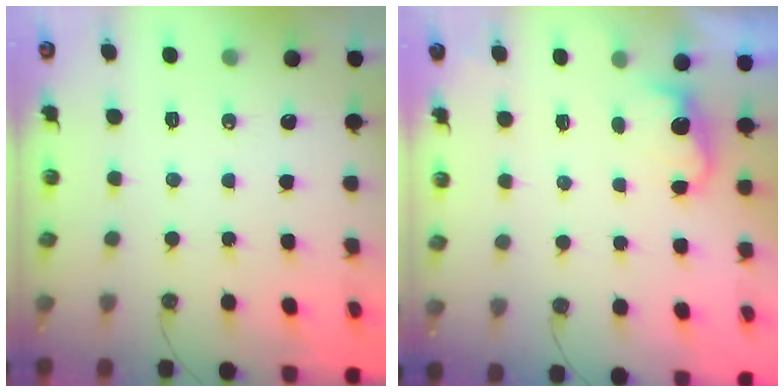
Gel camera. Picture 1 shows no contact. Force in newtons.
{"total": 2.7, "press": 2.6, "slide": 0.8}